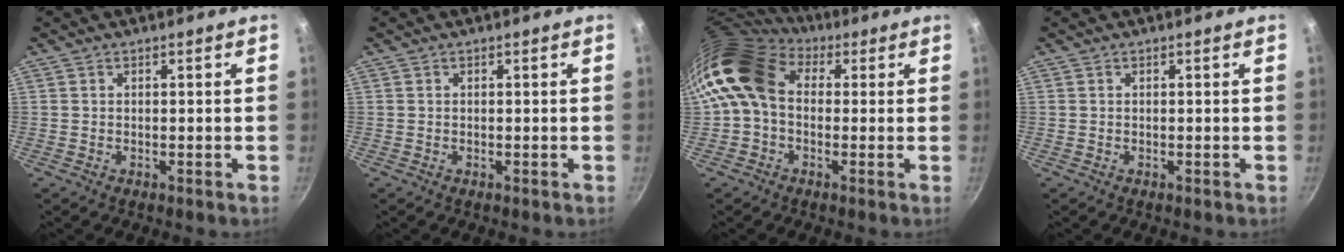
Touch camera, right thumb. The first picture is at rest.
{"total": 0.0}
{"total": 12.2, "force": [1.5, 9.3, 7.8], "torque": [-0.129, 0.017, 0.004]}
{"total": 0.0}